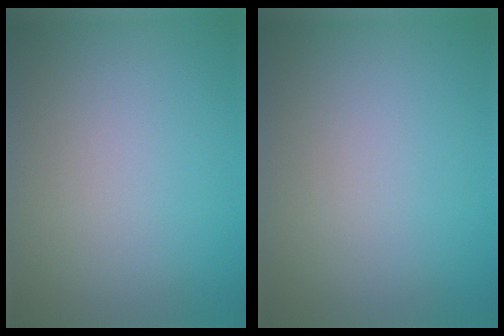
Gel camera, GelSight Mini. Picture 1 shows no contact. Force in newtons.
{"total": 0.0}